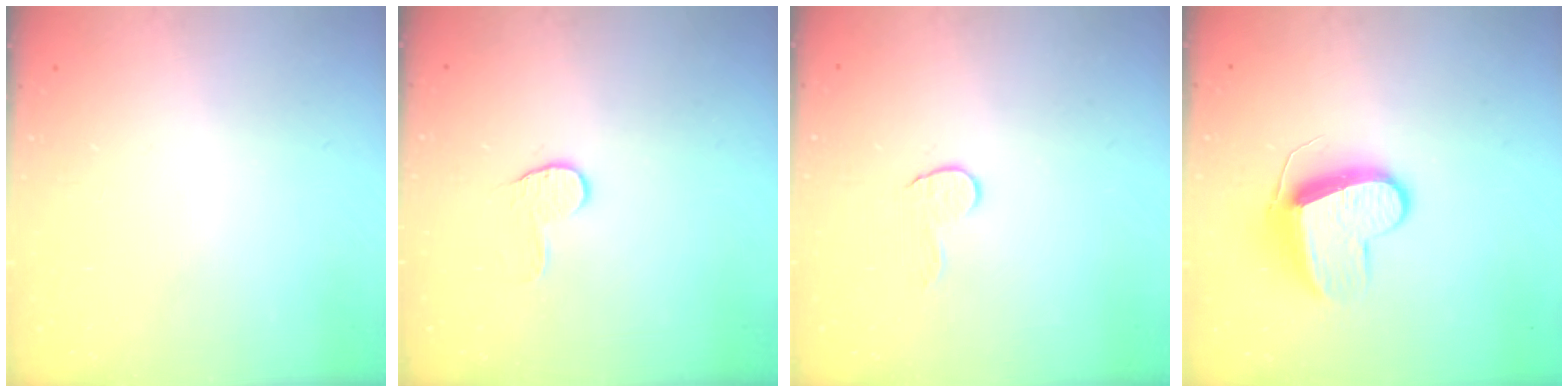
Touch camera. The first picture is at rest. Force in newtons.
{"total": 3.6, "press": 3.6, "slide": 0.4}
{"total": 4.6, "press": 4.6, "slide": 0.4}
{"total": 9.4, "press": 9.4, "slide": 0.2}